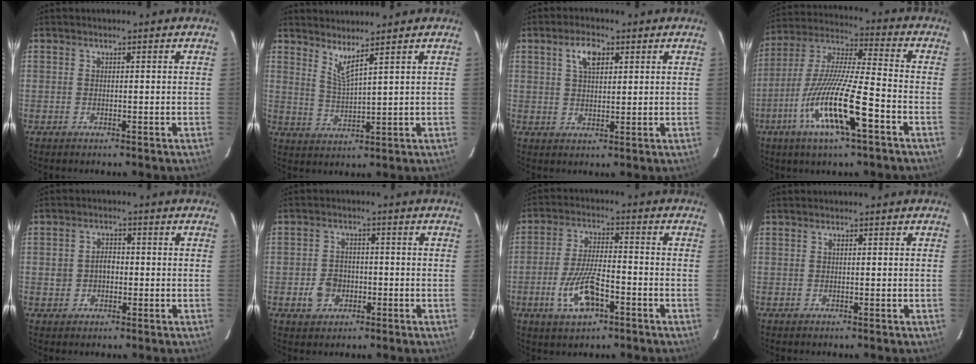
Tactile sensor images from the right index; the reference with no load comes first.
{"total": 4.1, "force": [3.2, -0.3, 2.4], "torque": [-0.049, -0.010, 0.060]}
{"total": 4.8, "force": [2.1, 2.4, 3.6], "torque": [-0.065, 0.011, 0.039]}
{"total": 16.6, "force": [-7.4, 1.9, 14.8], "torque": [-0.296, -0.019, -0.145]}
{"total": 3.3, "force": [-0.5, 2.8, 1.8], "torque": [-0.034, 0.010, -0.005]}
{"total": 4.9, "force": [-1.8, 4.0, 2.1], "torque": [-0.049, 0.009, -0.024]}
{"total": 9.8, "force": [-4.2, 3.7, 8.1], "torque": [-0.171, -0.005, -0.073]}
{"total": 0.0}